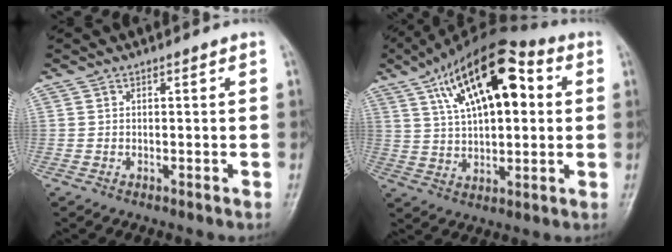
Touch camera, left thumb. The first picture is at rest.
{"total": 19.5, "force": [6.3, 9.1, 16.0], "torque": [-0.242, 0.012, 0.094]}